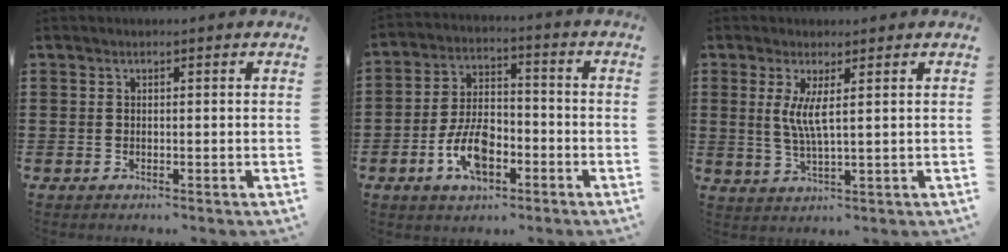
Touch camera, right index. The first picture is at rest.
{"total": 8.7, "force": [-3.5, 4.6, 6.5], "torque": [-0.141, 0.005, -0.066]}
{"total": 4.3, "force": [1.1, 0.3, 4.2], "torque": [-0.086, -0.006, 0.019]}